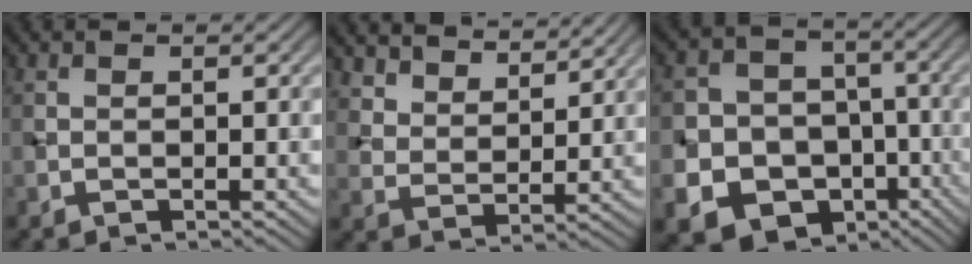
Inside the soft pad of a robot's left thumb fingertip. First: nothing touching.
{"total": 6.9, "force": [5.9, 2.5, 2.4], "torque": [-0.062, -0.025, 0.135]}
{"total": 16.9, "force": [-7.2, 14.4, 5.2], "torque": [-0.142, -0.052, -0.120]}